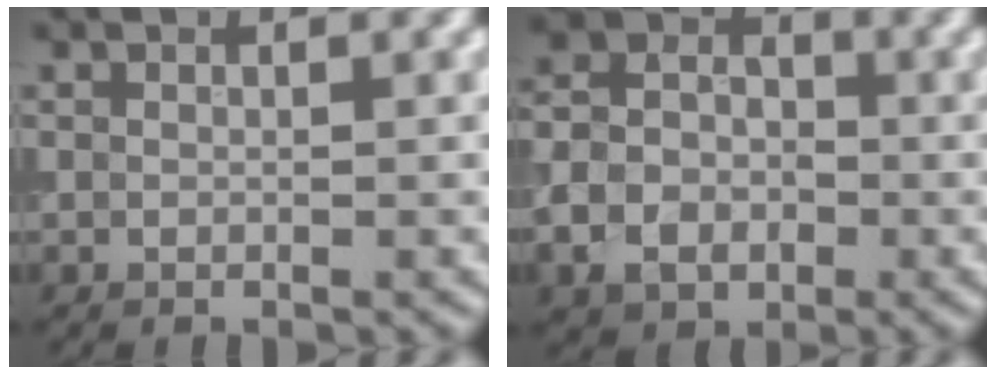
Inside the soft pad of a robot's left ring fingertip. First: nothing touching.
{"total": 6.1, "force": [-2.2, 4.8, 3.2], "torque": [-0.058, -0.003, -0.052]}